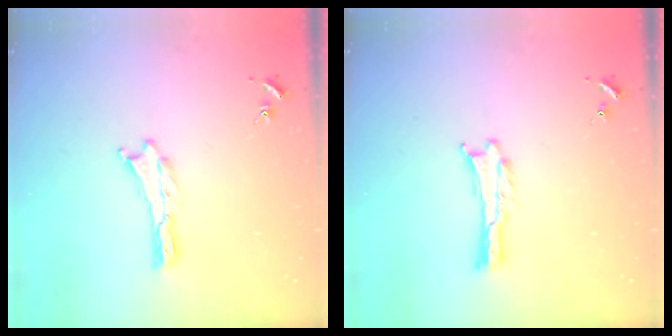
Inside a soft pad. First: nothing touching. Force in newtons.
{"total": 0.0}